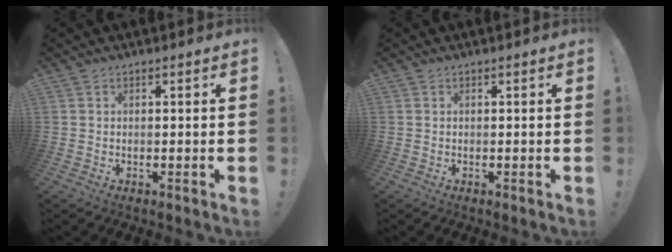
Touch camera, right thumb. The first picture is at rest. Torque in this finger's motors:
{"motor_torque": [-0.06, -0.03, 0.02, -0.16, 0.00]}